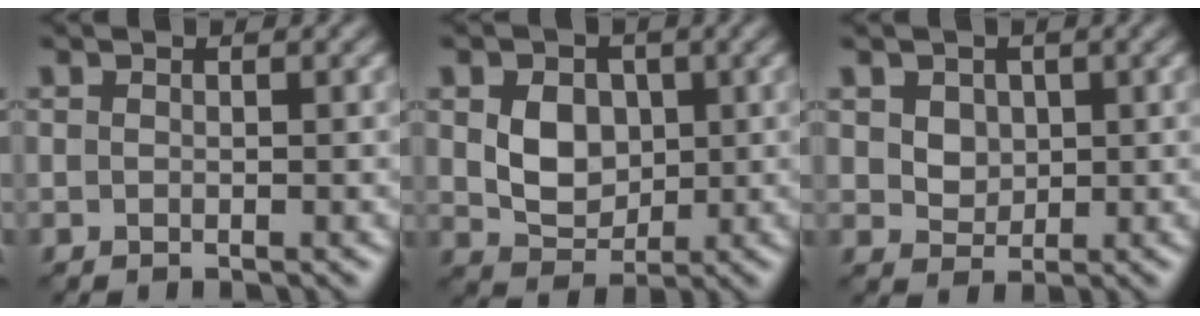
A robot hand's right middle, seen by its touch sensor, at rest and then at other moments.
{"total": 4.1, "force": [0.6, 3.2, 2.5], "torque": [-0.054, -0.004, 0.011]}
{"total": 3.0, "force": [1.2, 2.3, 1.5], "torque": [-0.042, 0.003, 0.032]}